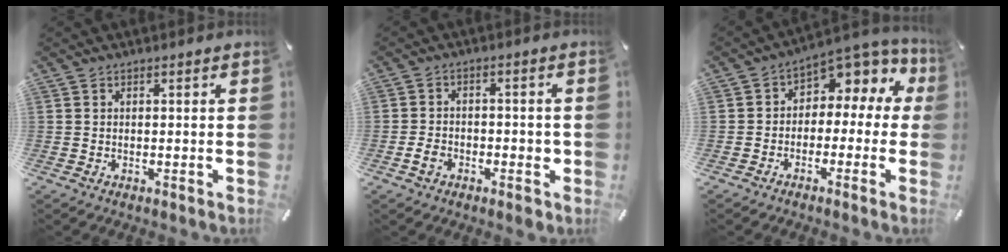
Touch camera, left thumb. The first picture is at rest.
{"total": 4.7, "force": [-2.0, 3.0, 2.9], "torque": [-0.045, 0.013, -0.034]}
{"total": 5.4, "force": [1.5, 4.5, 2.6], "torque": [-0.039, -0.022, 0.023]}